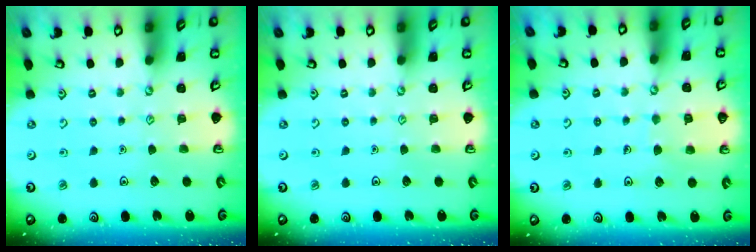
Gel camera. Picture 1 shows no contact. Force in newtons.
{"total": 0.0}
{"total": 6.0, "press": 5.9, "slide": 0.5}